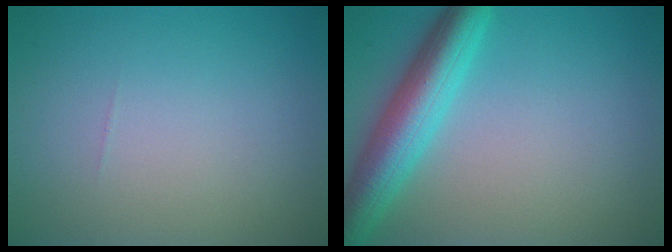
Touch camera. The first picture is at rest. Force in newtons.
{"total": 6.3, "press": 6.3, "slide": 0.3}